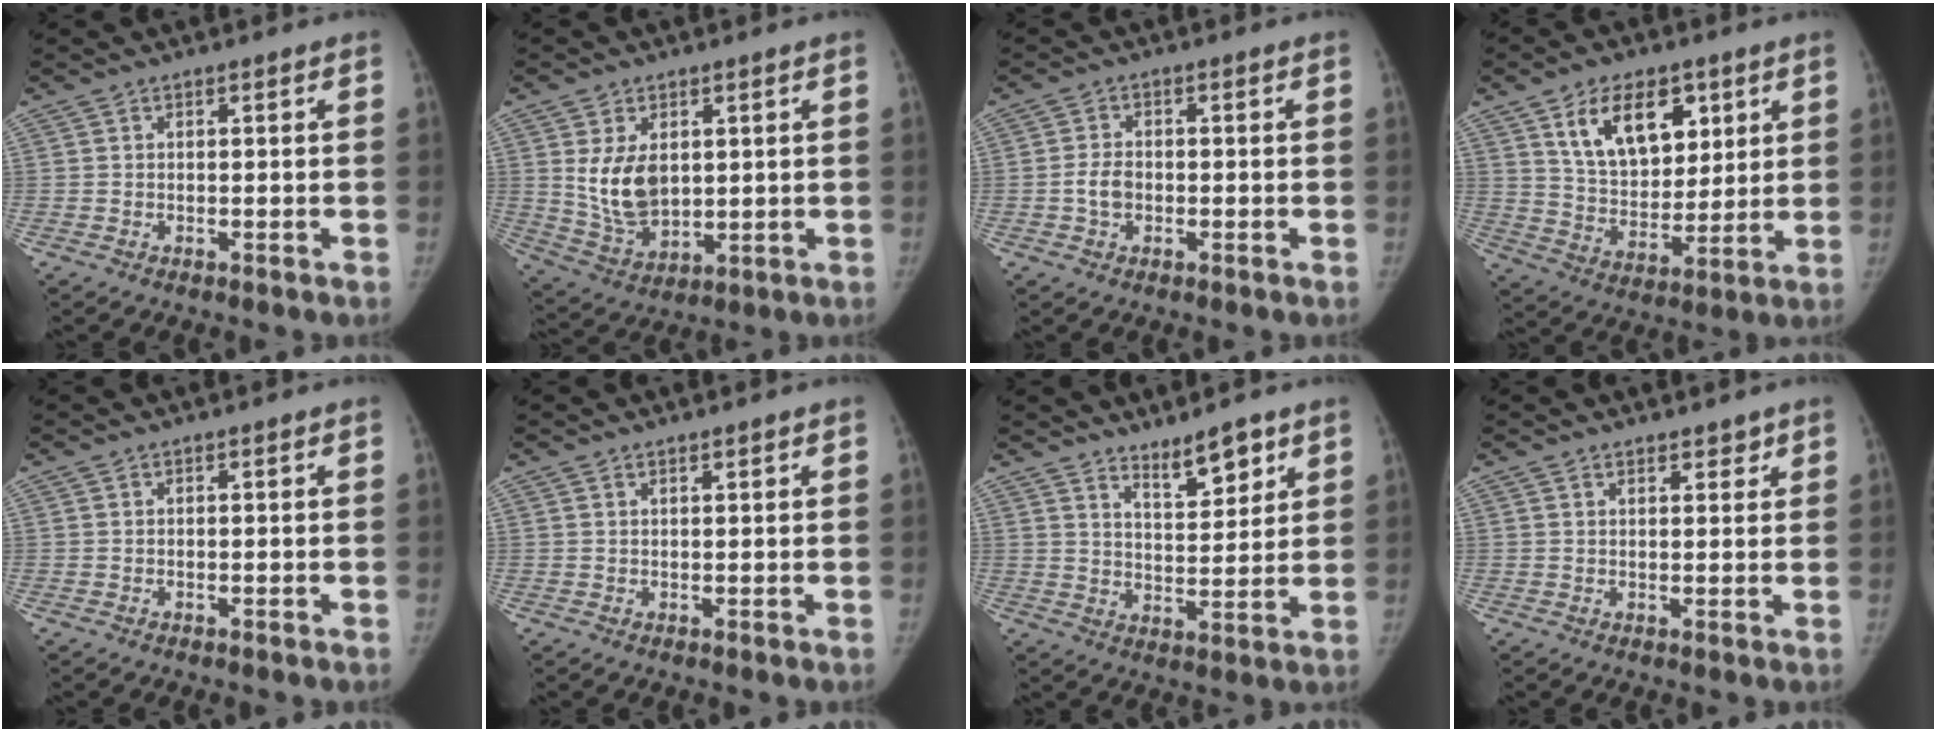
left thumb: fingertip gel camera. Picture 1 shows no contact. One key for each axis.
{"total": 10.2, "fx": 2.1, "fy": 6.6, "fz": 7.5, "tx": -0.116, "ty": -0.020, "tz": 0.059}
{"total": 3.4, "fx": -0.7, "fy": 2.4, "fz": 2.3, "tx": -0.039, "ty": 0.009, "tz": -0.015}
{"total": 14.9, "fx": 6.9, "fy": 9.0, "fz": 9.6, "tx": -0.118, "ty": -0.037, "tz": 0.132}
{"total": 0.0}
{"total": 0.9, "fx": 0.7, "fy": 0.2, "fz": 0.4, "tx": -0.006, "ty": -0.005, "tz": 0.014}
{"total": 7.4, "fx": 5.4, "fy": 2.5, "fz": 4.3, "tx": -0.046, "ty": -0.046, "tz": 0.090}
{"total": 2.4, "fx": 2.0, "fy": 1.1, "fz": 0.9, "tx": 0.002, "ty": -0.011, "tz": 0.026}